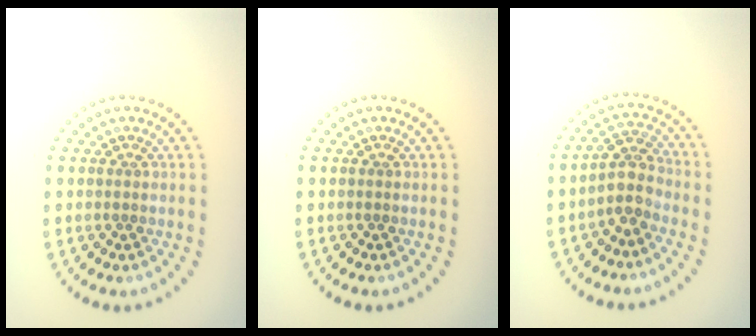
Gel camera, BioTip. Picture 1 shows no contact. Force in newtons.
{"total": 0.0}
{"total": 3.0, "press": 2.4, "slide": 1.8}